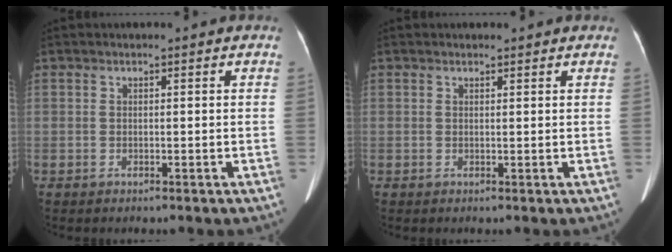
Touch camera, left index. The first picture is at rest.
{"total": 1.1, "force": [0.9, 0.4, 0.2], "torque": [-0.007, 0.006, 0.012]}